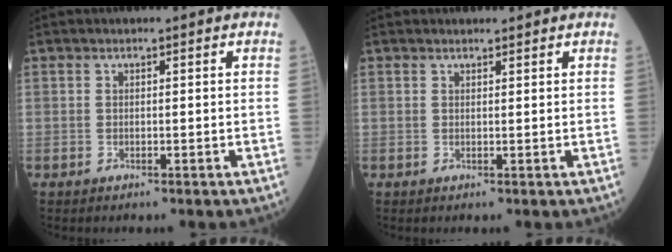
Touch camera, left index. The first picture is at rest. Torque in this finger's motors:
{"motor_torque": [0.53, -1.04, -0.16, 0.00]}